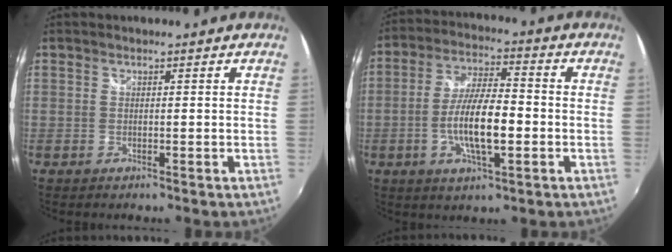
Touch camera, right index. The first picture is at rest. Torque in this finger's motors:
{"motor_torque": [1.29, -0.84, 0.85, 0.21]}